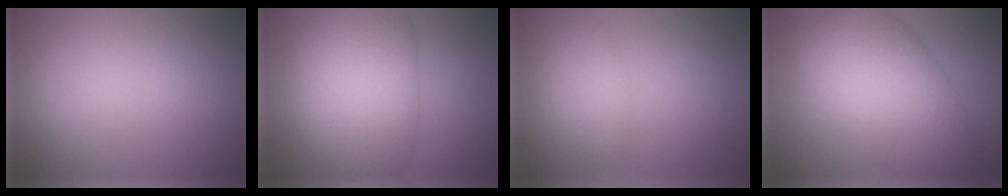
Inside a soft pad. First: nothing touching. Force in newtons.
{"total": 11.1, "press": 11.1, "slide": 0.4}
{"total": 2.2, "press": 2.2, "slide": 0.1}
{"total": 10.8, "press": 10.8, "slide": 0.3}